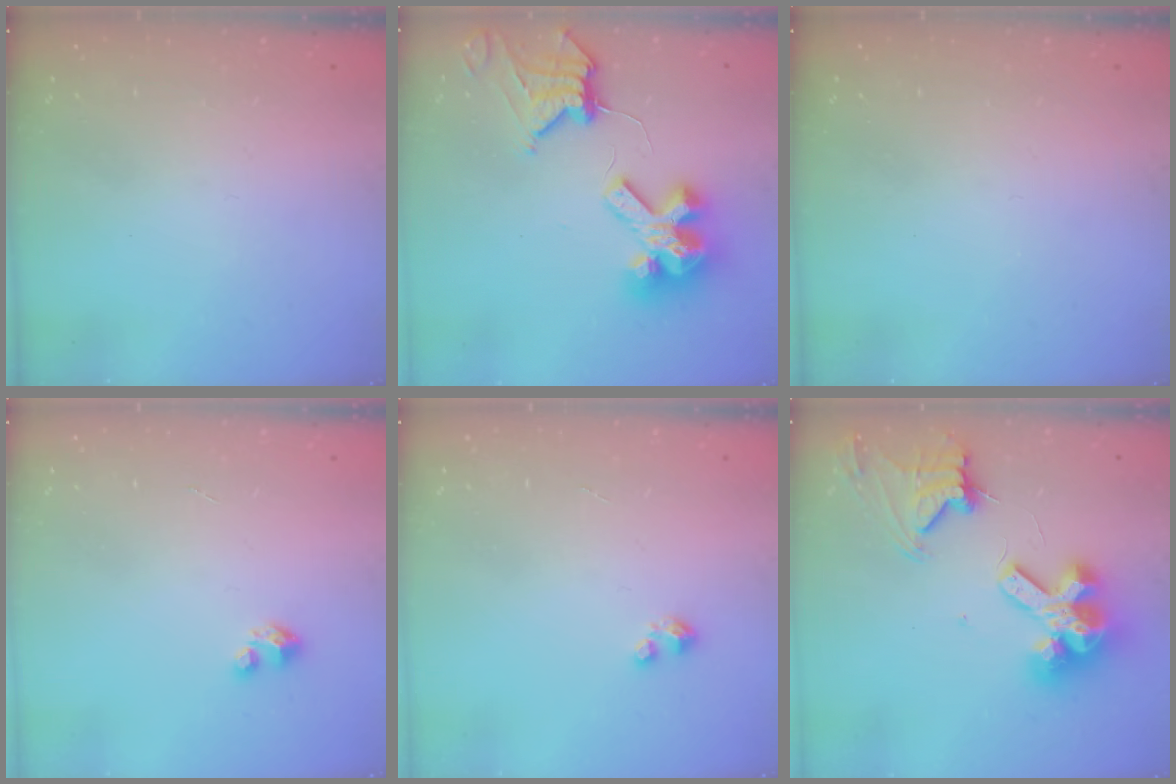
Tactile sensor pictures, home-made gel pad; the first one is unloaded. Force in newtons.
{"total": 12.2, "press": 12.1, "slide": 1.2}
{"total": 0.0}
{"total": 1.8, "press": 1.8, "slide": 0.1}
{"total": 1.6, "press": 1.6, "slide": 0.2}
{"total": 15.0, "press": 14.9, "slide": 1.8}